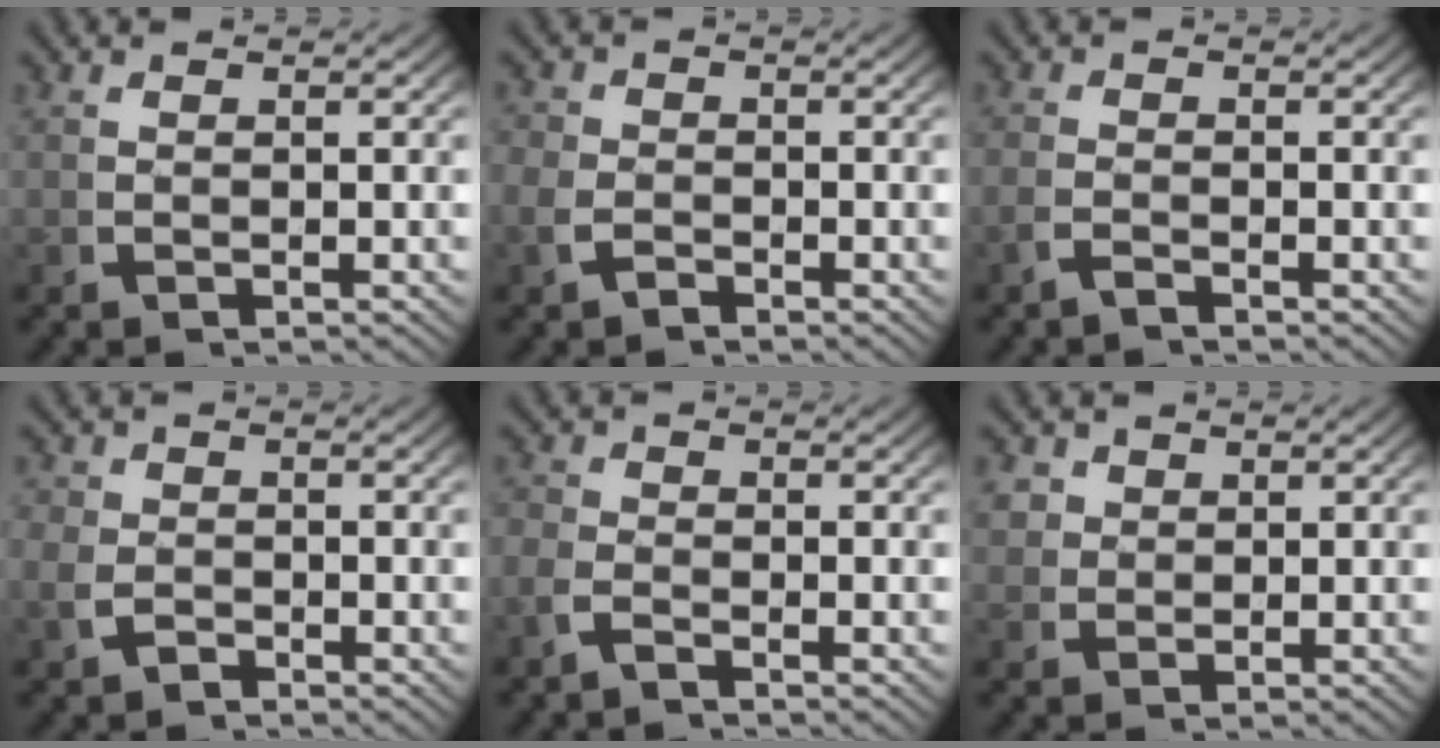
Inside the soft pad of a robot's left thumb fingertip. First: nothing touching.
{"total": 1.9, "force": [-1.2, 1.4, 0.5], "torque": [-0.010, -0.007, -0.024]}
{"total": 1.3, "force": [-1.1, 0.3, 0.4], "torque": [-0.008, -0.004, -0.026]}
{"total": 2.4, "force": [-1.2, 2.0, 0.6], "torque": [-0.019, -0.011, -0.020]}
{"total": 1.7, "force": [-1.4, 0.9, 0.5], "torque": [-0.005, -0.004, -0.033]}
{"total": 3.4, "force": [1.5, 2.8, 1.3], "torque": [-0.034, -0.006, 0.032]}